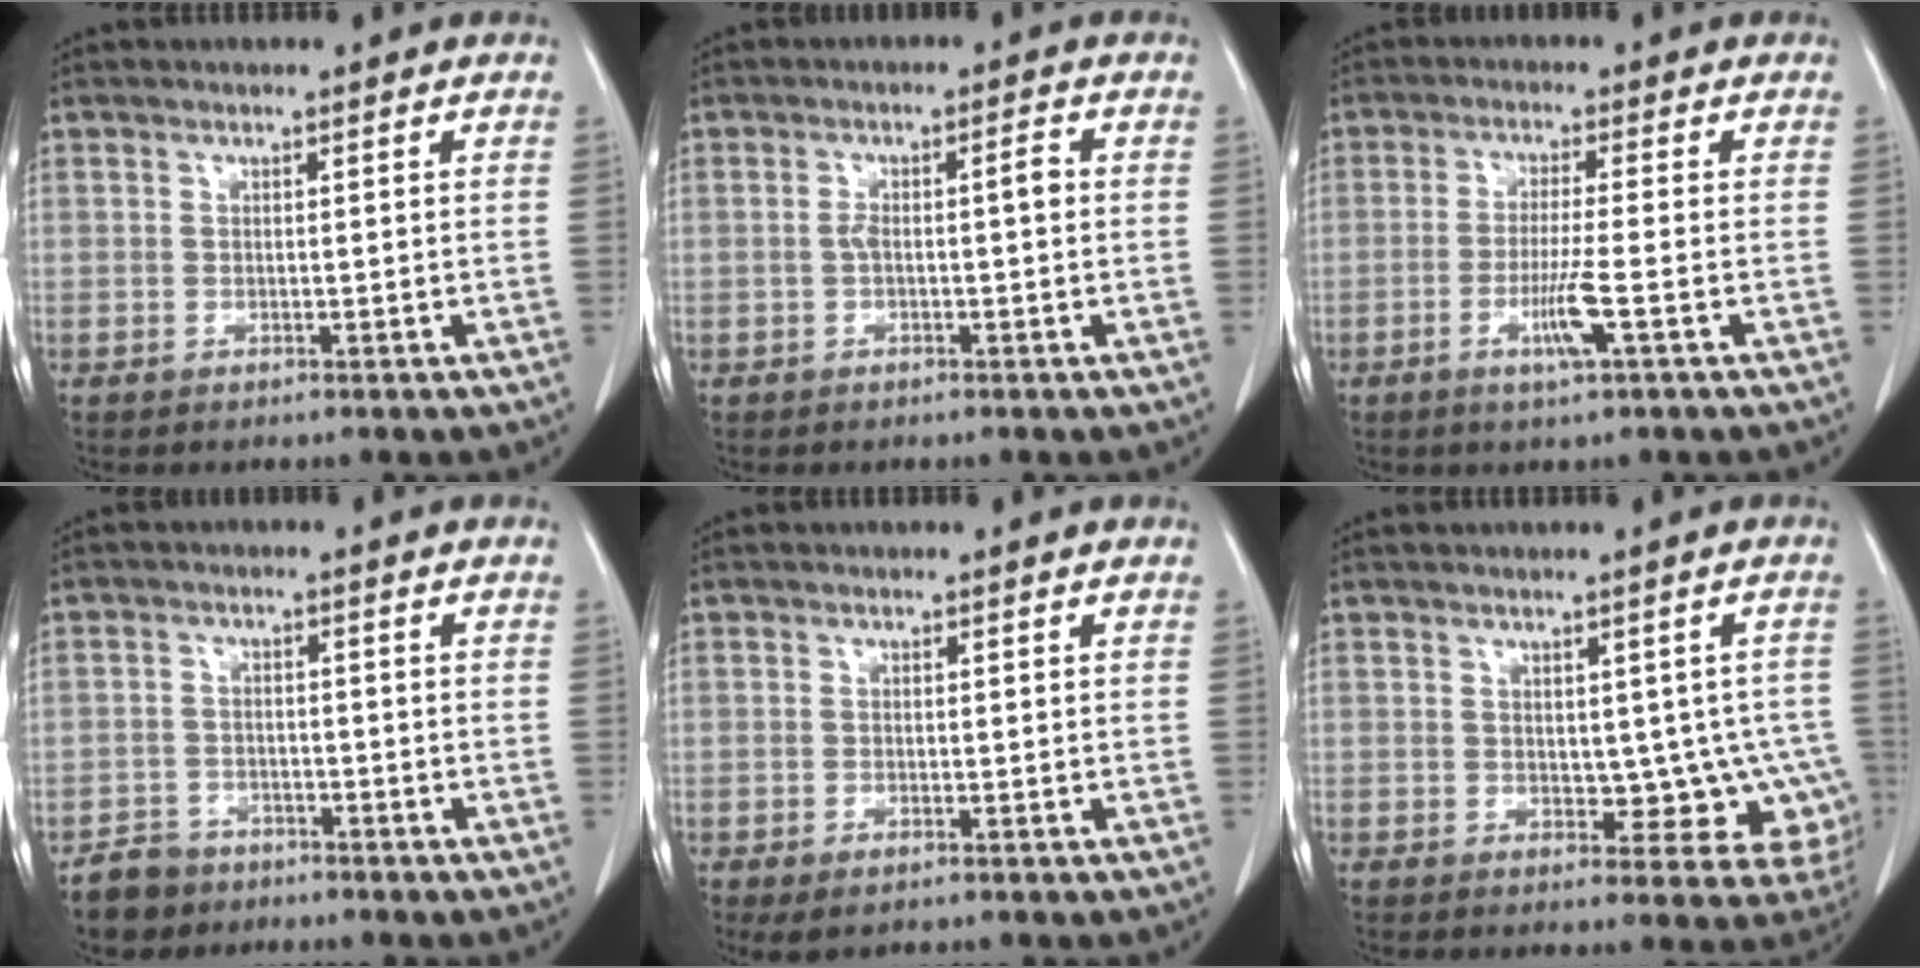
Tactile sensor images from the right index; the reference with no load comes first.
{"total": 3.2, "force": [-0.4, 0.6, 3.1], "torque": [-0.056, 0.014, -0.004]}
{"total": 5.5, "force": [-2.2, -0.5, 5.0], "torque": [-0.095, -0.012, -0.043]}
{"total": 4.4, "force": [-3.3, 2.9, 0.1], "torque": [-0.008, 0.007, -0.056]}
{"total": 2.8, "force": [-1.9, 1.0, 1.8], "torque": [-0.034, -0.007, -0.023]}
{"total": 8.0, "force": [-1.4, 5.0, 6.0], "torque": [-0.040, 0.014, -0.007]}